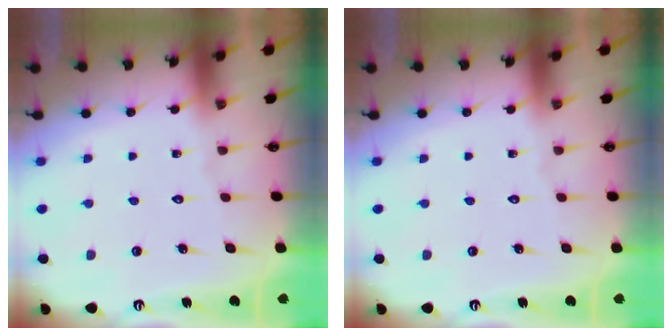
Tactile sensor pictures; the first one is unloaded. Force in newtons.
{"total": 0.0}